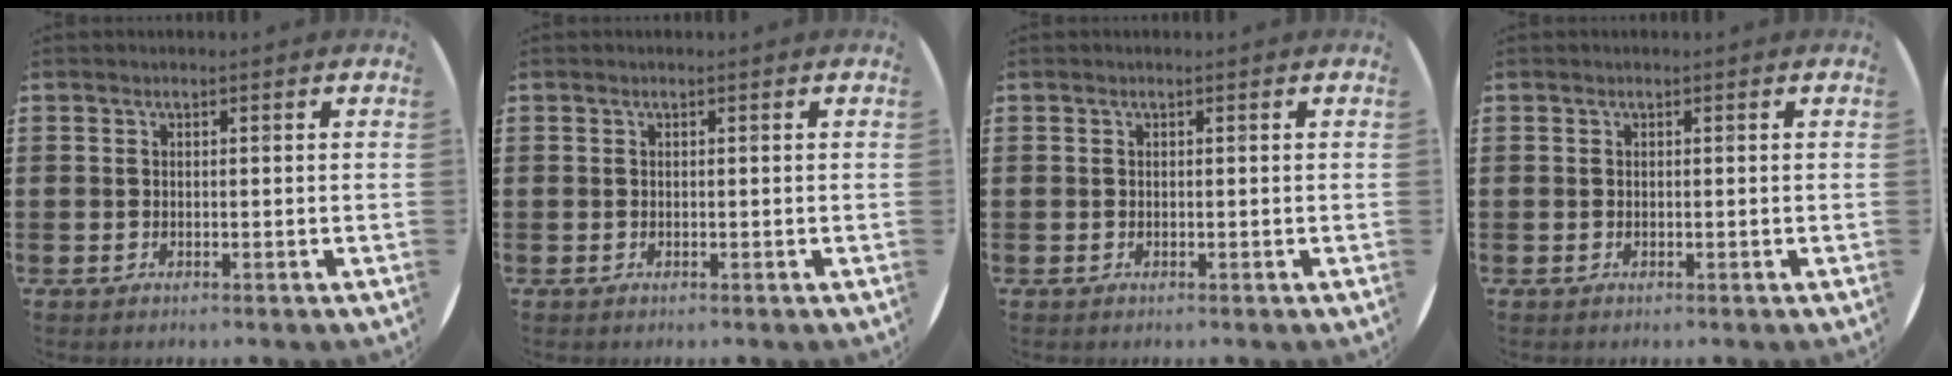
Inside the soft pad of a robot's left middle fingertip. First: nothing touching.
{"total": 0.0}
{"total": 0.0}
{"total": 0.0}